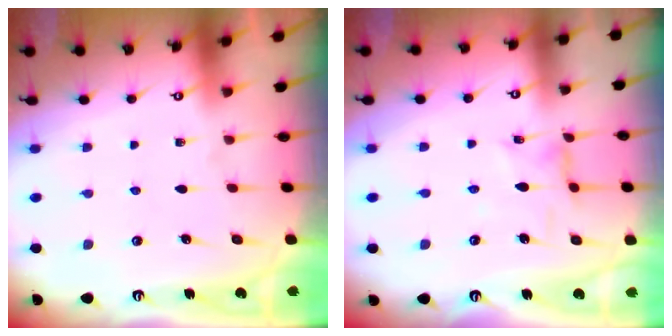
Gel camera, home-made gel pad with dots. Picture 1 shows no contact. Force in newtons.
{"total": 3.5, "press": 3.5, "slide": 0.2}